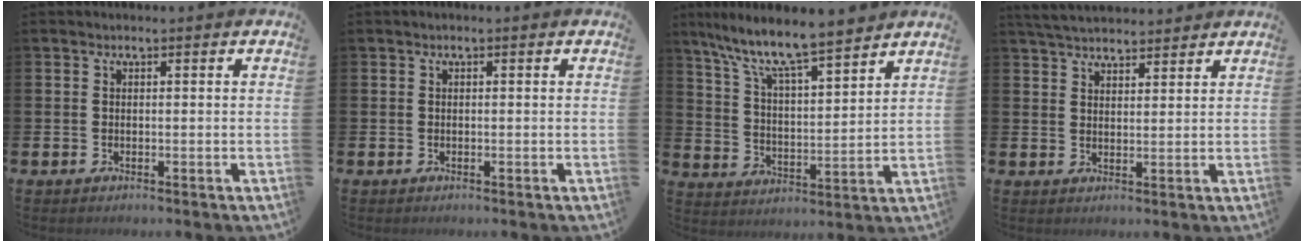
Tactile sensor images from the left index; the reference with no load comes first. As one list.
[{"total": 0.0}, {"total": 8.9, "force": [8.2, 0.6, 3.4], "torque": [-0.103, -0.056, 0.141]}, {"total": 4.4, "force": [4.3, 0.9, 0.6], "torque": [-0.018, -0.017, 0.078]}]